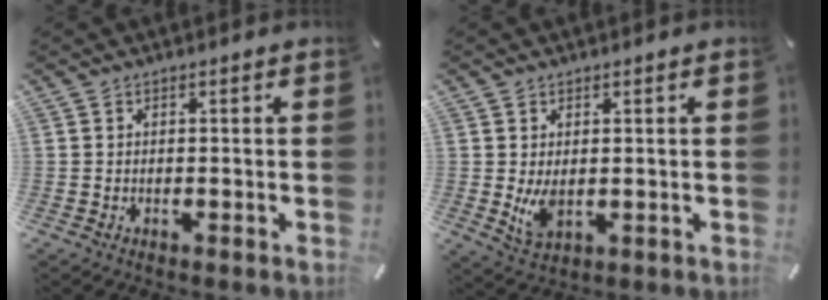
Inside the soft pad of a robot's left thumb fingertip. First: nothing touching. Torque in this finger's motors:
{"motor_torque": [0.26, 0.75, 0.03, -0.02, 0.01]}